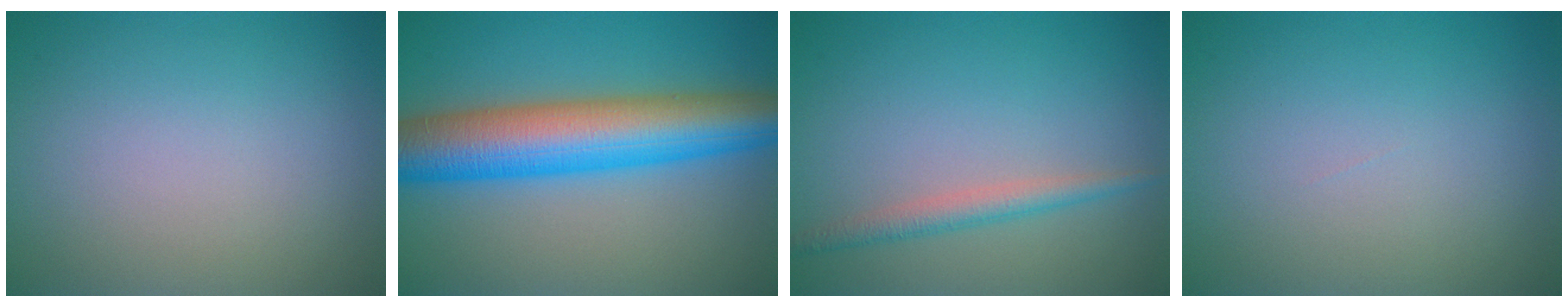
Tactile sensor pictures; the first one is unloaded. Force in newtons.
{"total": 10.8, "press": 10.8, "slide": 0.0}
{"total": 2.1, "press": 2.1, "slide": 0.0}
{"total": 0.0}